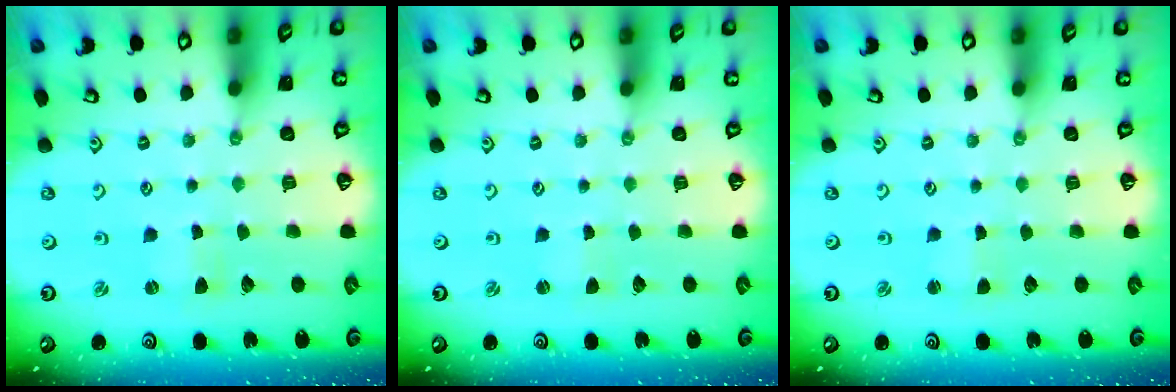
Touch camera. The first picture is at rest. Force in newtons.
{"total": 0.0}
{"total": 1.4, "press": 1.3, "slide": 0.2}